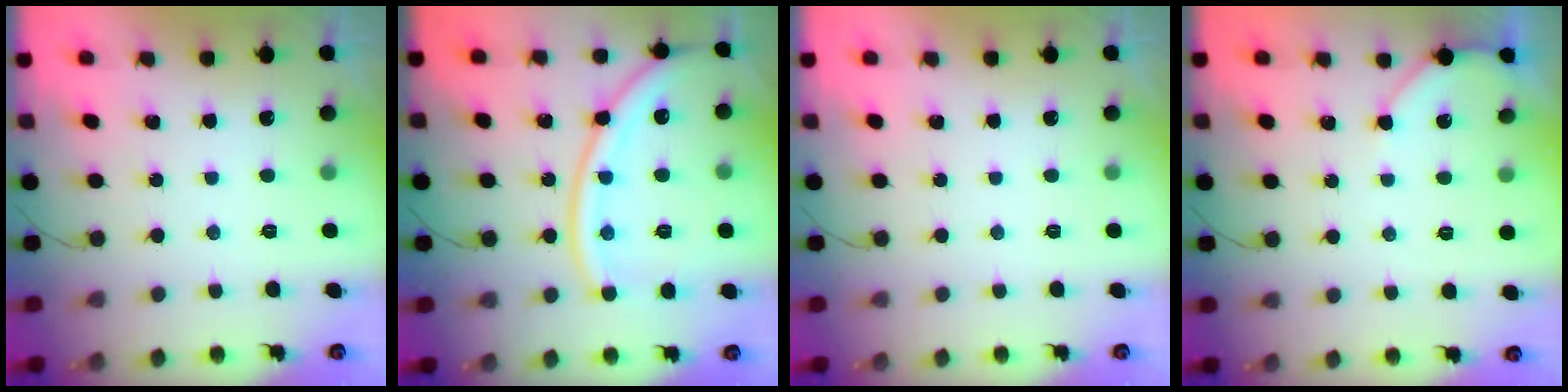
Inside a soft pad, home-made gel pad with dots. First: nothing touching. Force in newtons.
{"total": 15.7, "press": 15.6, "slide": 2.0}
{"total": 0.0}
{"total": 4.6, "press": 4.6, "slide": 0.5}